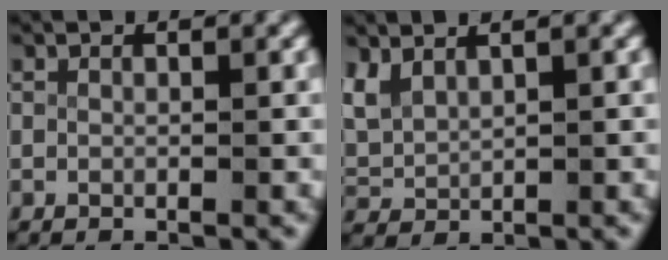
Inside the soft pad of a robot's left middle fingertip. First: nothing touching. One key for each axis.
{"total": 3.1, "fx": 1.3, "fy": 2.3, "fz": 1.6, "tx": -0.062, "ty": -0.010, "tz": 0.038}